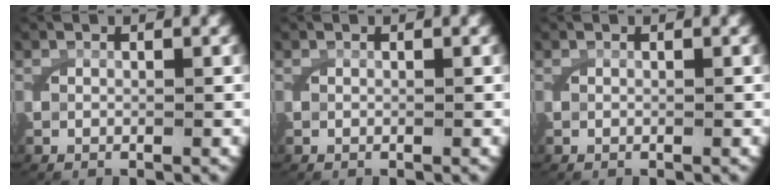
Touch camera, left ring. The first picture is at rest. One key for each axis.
{"total": 0.0}
{"total": 0.0}